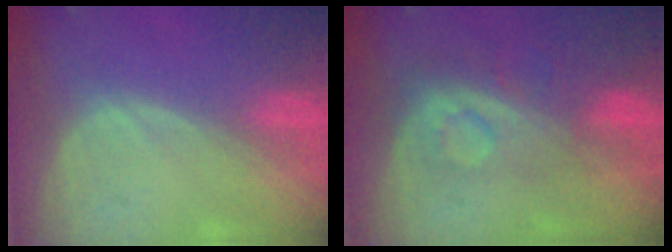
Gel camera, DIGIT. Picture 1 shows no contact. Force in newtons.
{"total": 8.3, "press": 7.3, "slide": 3.8}